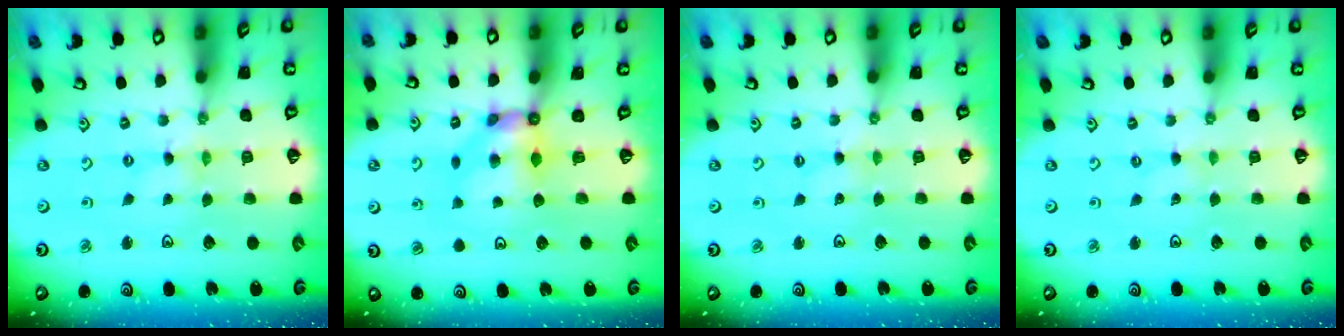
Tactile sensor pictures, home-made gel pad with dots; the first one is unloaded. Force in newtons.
{"total": 7.0, "press": 7.0, "slide": 0.7}
{"total": 1.1, "press": 1.1, "slide": 0.3}
{"total": 0.0}